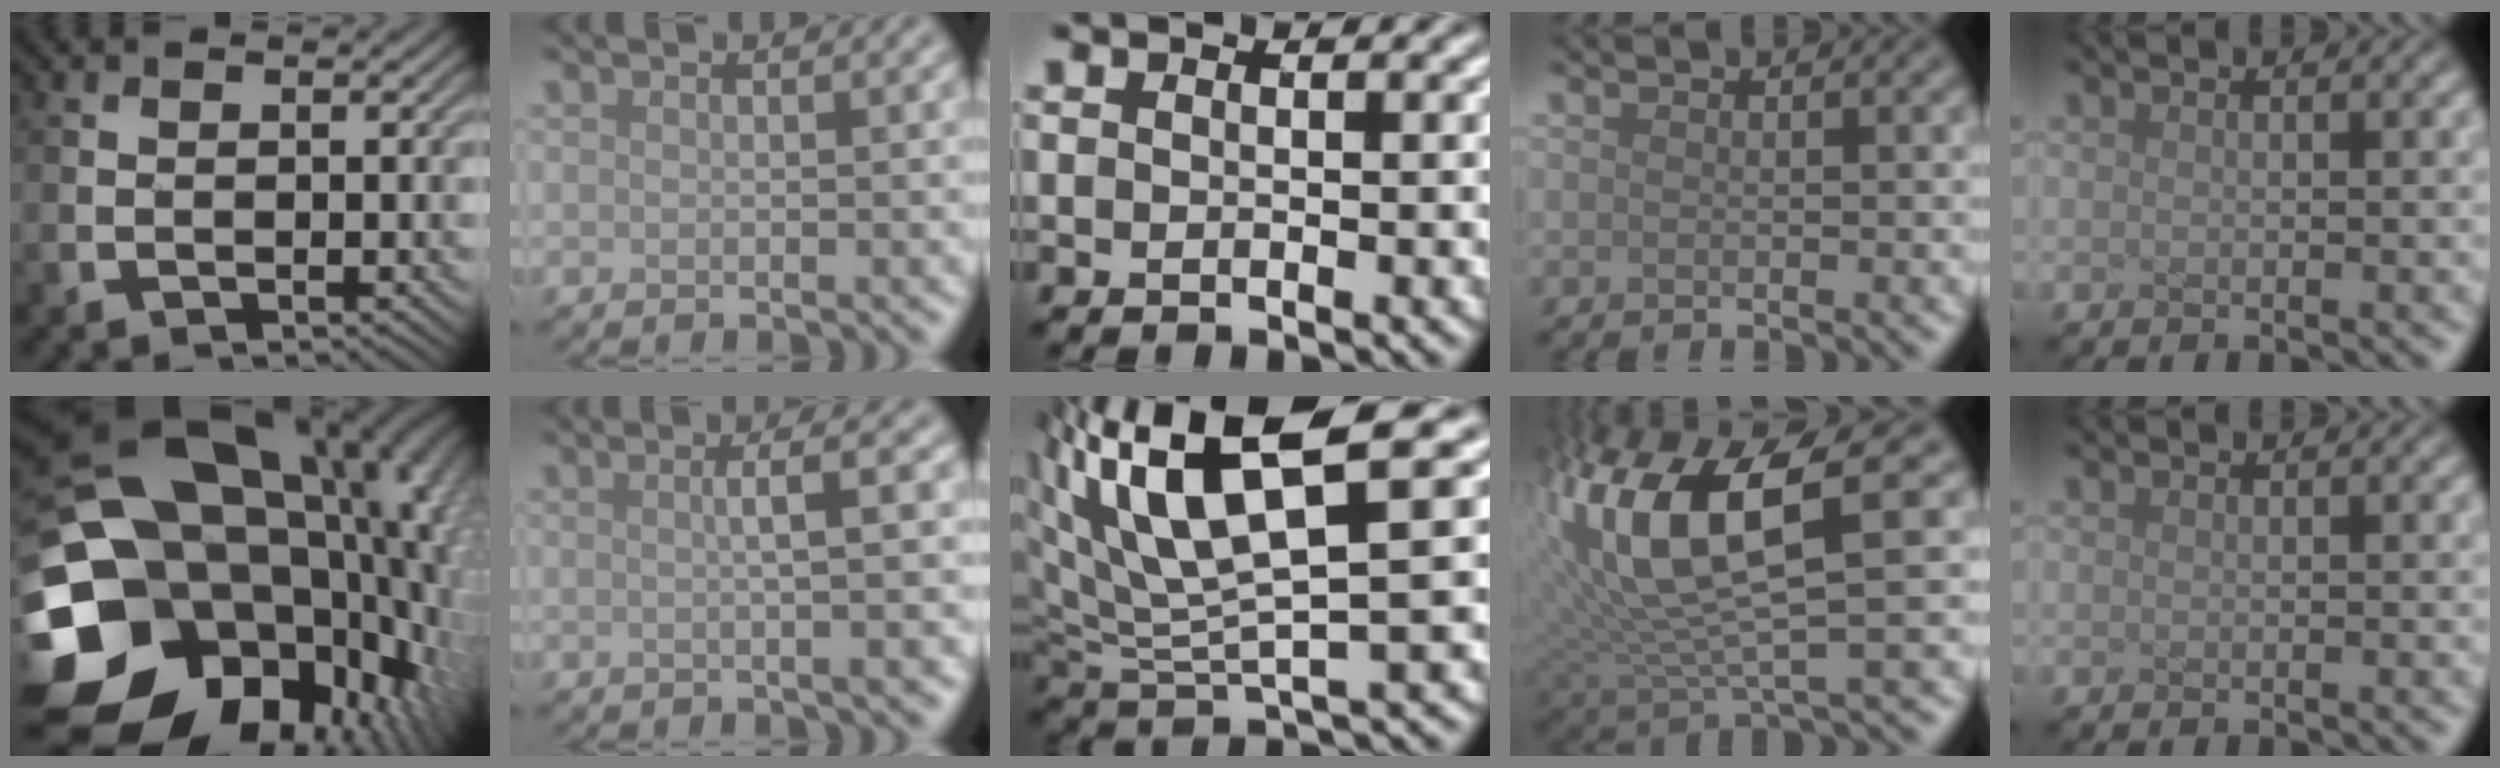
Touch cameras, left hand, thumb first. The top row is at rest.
{"thumb": {"total": 24.3, "force": [-3.1, 18.8, 15.1], "torque": [-0.270, -0.072, -0.058]}, "index": {"total": 4.7, "force": [0.2, 1.4, 4.5], "torque": [-0.045, 0.013, -0.004]}, "middle": {"total": 9.3, "force": [3.8, 2.8, 8.0], "torque": [-0.165, 0.008, 0.075]}, "ring": {"total": 10.9, "force": [2.5, 3.4, 10.1], "torque": [-0.204, 0.006, 0.049]}}